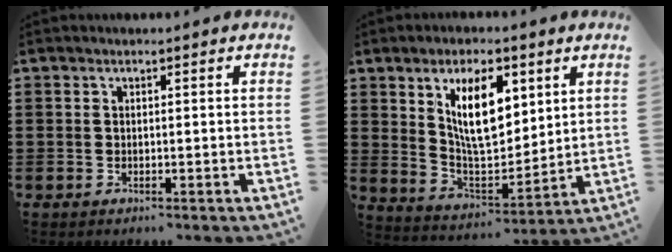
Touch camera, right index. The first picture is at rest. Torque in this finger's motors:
{"motor_torque": [1.15, 0.98, 0.34, 0.08]}